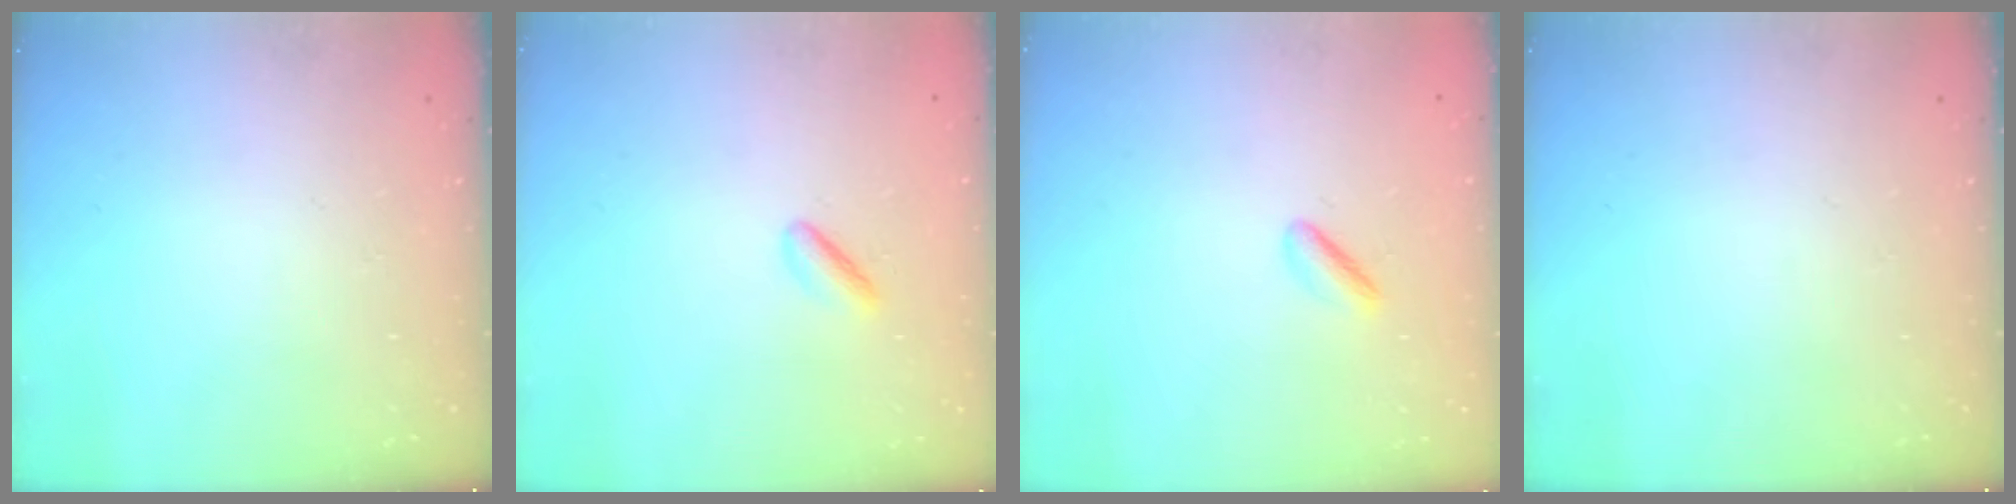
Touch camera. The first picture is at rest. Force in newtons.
{"total": 2.5, "press": 2.3, "slide": 0.8}
{"total": 2.2, "press": 1.9, "slide": 1.1}
{"total": 0.0}